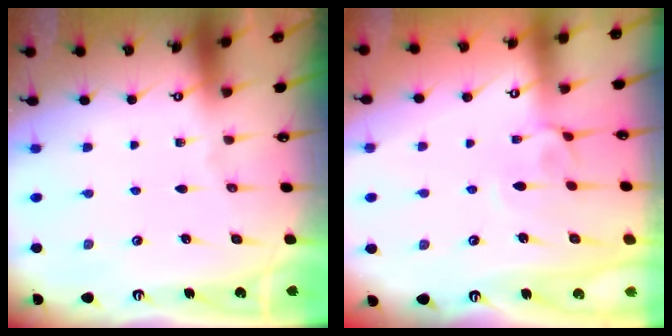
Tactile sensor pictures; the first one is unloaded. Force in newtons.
{"total": 4.1, "press": 4.0, "slide": 0.5}